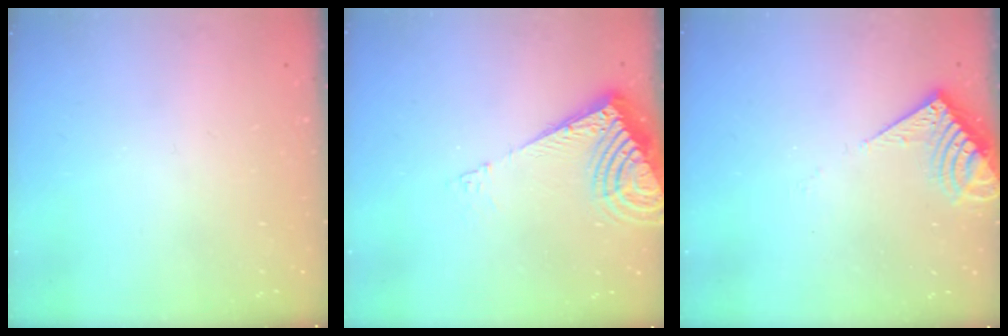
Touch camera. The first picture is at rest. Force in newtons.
{"total": 10.7, "press": 10.6, "slide": 1.2}
{"total": 8.2, "press": 8.2, "slide": 0.8}